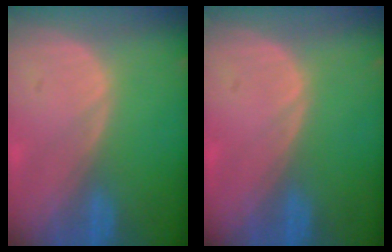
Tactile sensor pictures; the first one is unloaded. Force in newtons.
{"total": 0.0}